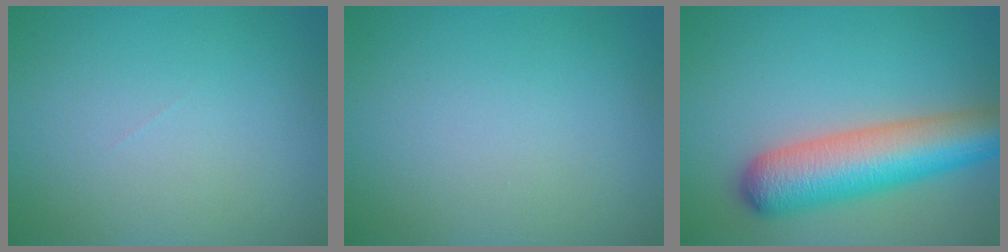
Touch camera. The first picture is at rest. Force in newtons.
{"total": 0.0}
{"total": 8.6, "press": 8.6, "slide": 0.4}